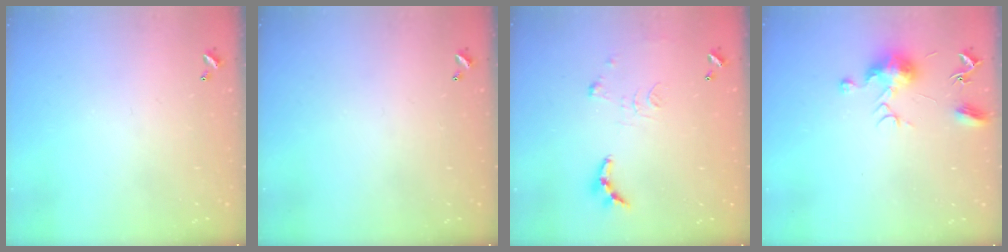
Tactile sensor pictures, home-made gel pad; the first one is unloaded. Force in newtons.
{"total": 0.0}
{"total": 8.3, "press": 8.3, "slide": 0.6}
{"total": 9.7, "press": 9.7, "slide": 0.3}